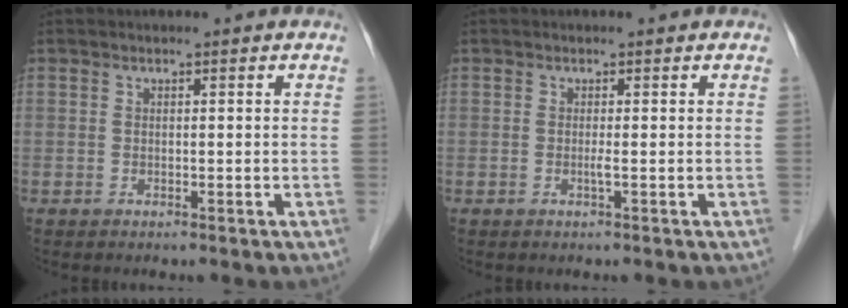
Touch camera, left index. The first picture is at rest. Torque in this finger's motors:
{"motor_torque": [0.04, 0.02, -0.01, 0.00]}